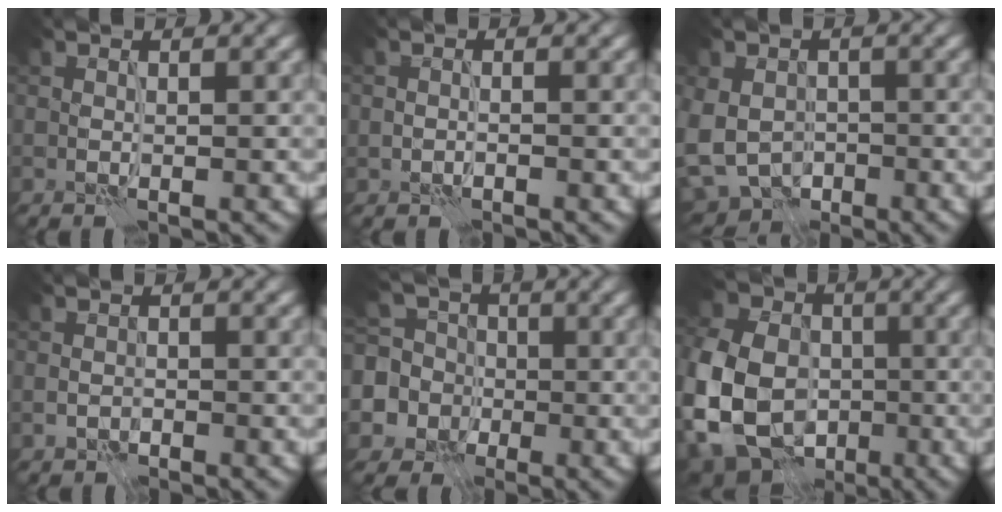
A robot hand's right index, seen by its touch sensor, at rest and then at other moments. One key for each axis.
{"total": 0.7, "fx": -0.6, "fy": -0.2, "fz": -0.3, "tx": 0.010, "ty": -0.003, "tz": -0.010}
{"total": 7.4, "fx": -2.4, "fy": 5.9, "fz": 3.7, "tx": -0.074, "ty": -0.021, "tz": -0.043}
{"total": 1.1, "fx": -0.6, "fy": 0.9, "fz": 0.4, "tx": -0.007, "ty": -0.005, "tz": -0.007}
{"total": 6.9, "fx": -0.9, "fy": 6.6, "fz": 1.9, "tx": -0.046, "ty": 0.025, "tz": -0.050}
{"total": 14.0, "fx": -3.5, "fy": 11.3, "fz": 7.4, "tx": -0.181, "ty": -0.017, "tz": -0.082}